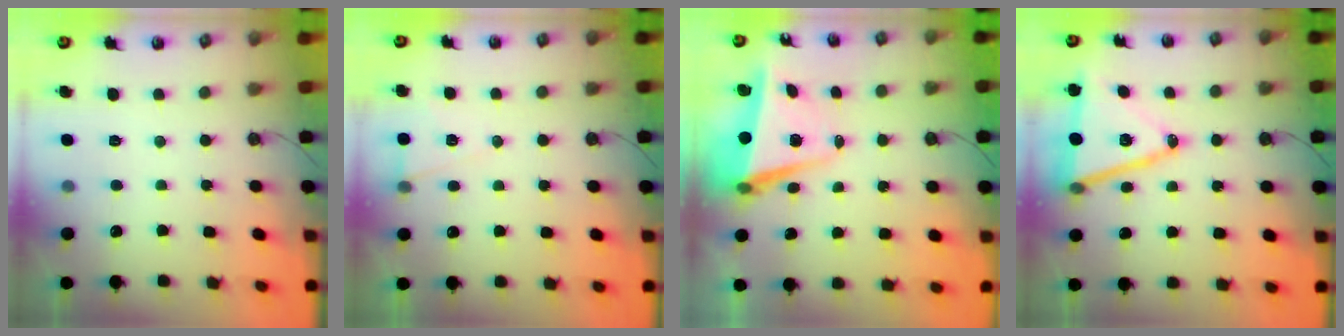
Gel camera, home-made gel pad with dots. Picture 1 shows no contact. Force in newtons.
{"total": 6.0, "press": 3.9, "slide": 4.5}
{"total": 6.3, "press": 6.2, "slide": 0.9}
{"total": 16.9, "press": 16.5, "slide": 3.8}